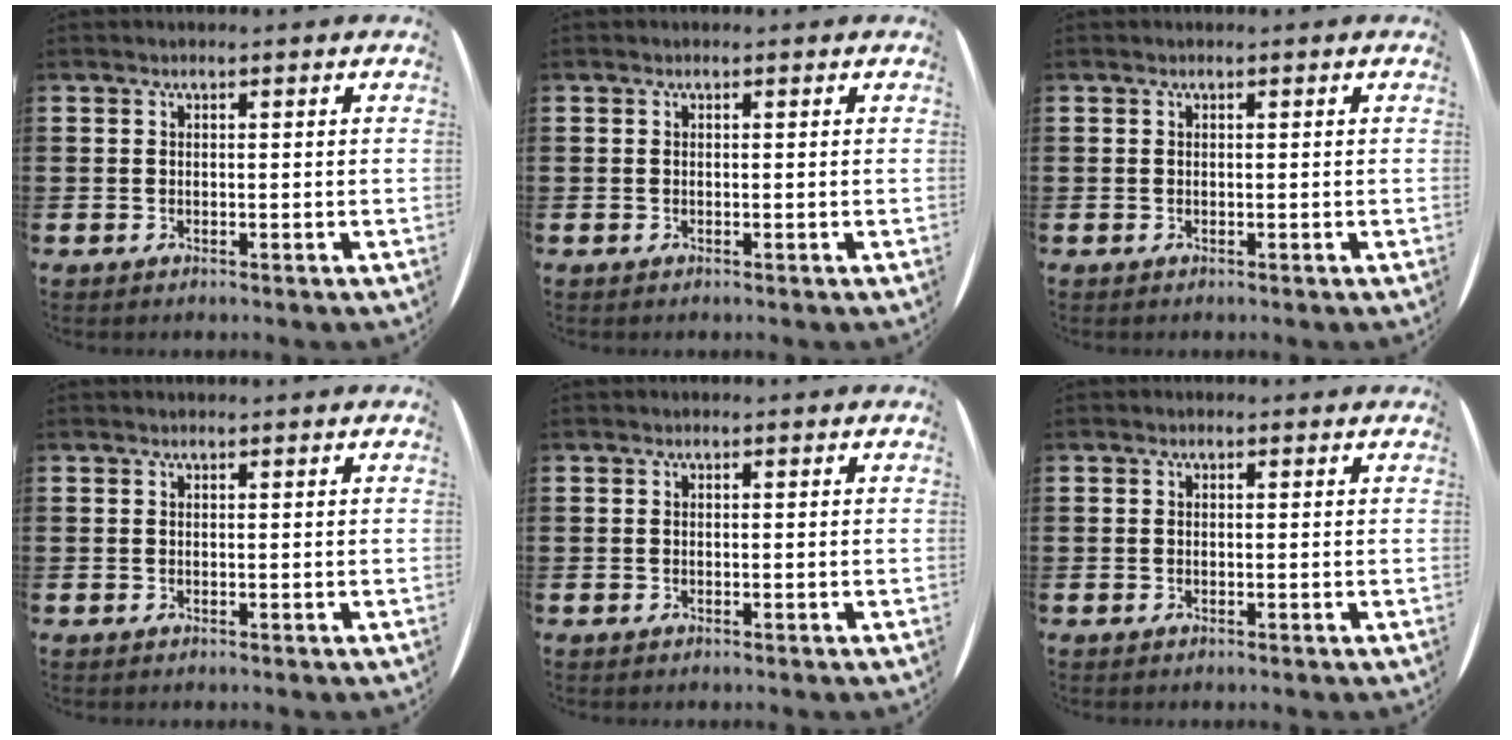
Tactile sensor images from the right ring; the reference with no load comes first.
{"total": 0.0}
{"total": 0.0}
{"total": 0.0}
{"total": 0.0}
{"total": 0.0}